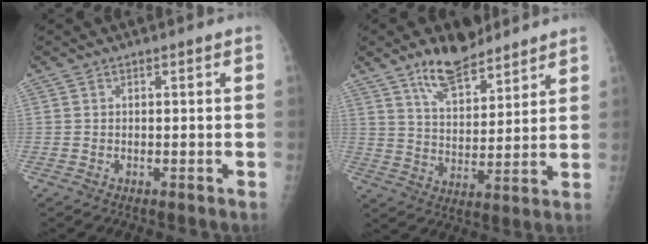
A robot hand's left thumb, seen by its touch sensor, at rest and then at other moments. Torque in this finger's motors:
{"motor_torque": [0.14, 0.12, 0.15, -0.04, 0.07]}